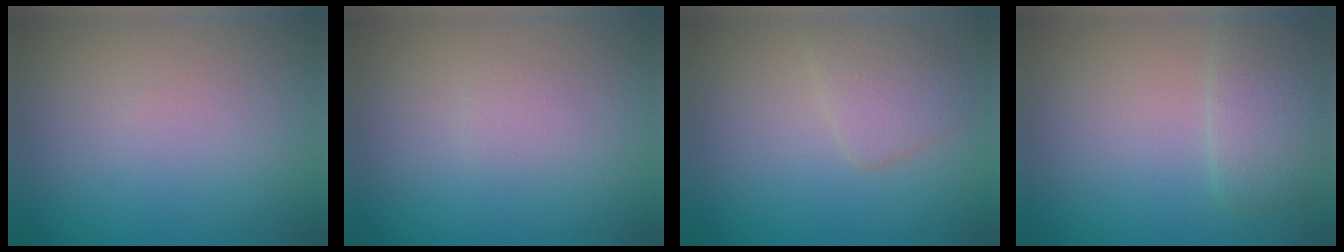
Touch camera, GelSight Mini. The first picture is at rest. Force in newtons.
{"total": 0.7, "press": 0.7, "slide": 0.0}
{"total": 2.5, "press": 2.5, "slide": 0.2}
{"total": 3.0, "press": 3.0, "slide": 0.1}